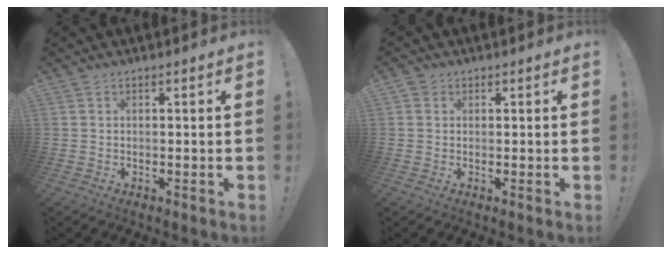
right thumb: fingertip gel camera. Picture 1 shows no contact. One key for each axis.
{"total": 1.1, "fx": 0.5, "fy": 0.9, "fz": 0.1, "tx": -0.002, "ty": 0.002, "tz": 0.009}